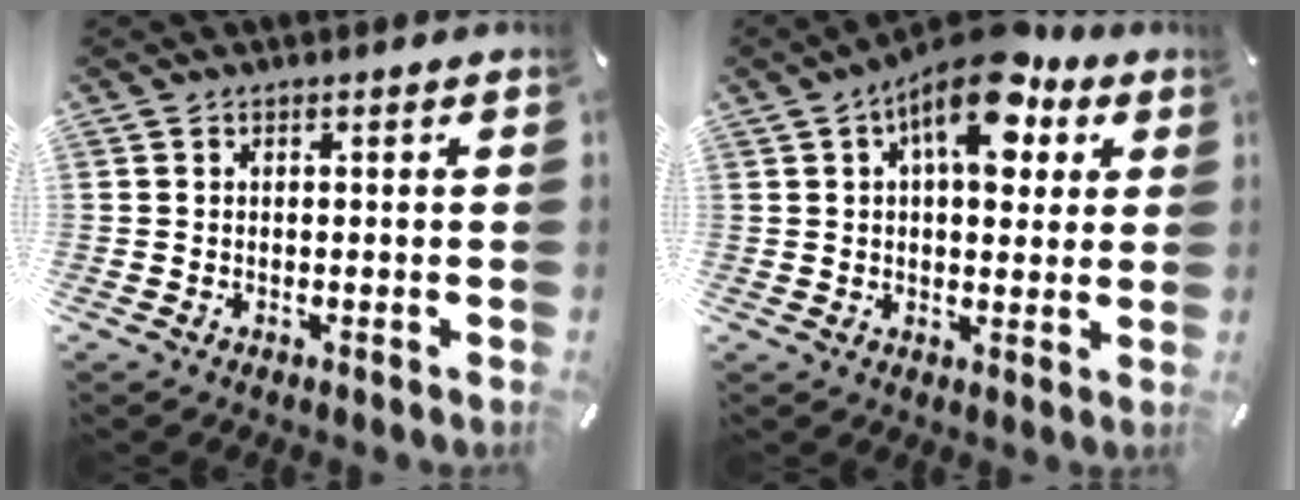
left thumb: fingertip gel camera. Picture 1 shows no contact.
{"total": 13.9, "force": [6.4, 6.8, 10.2], "torque": [-0.148, -0.023, 0.107]}